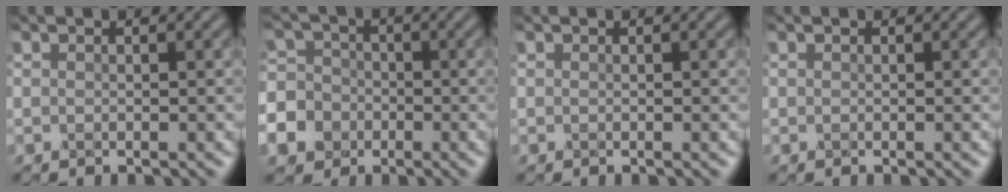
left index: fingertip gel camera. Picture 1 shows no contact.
{"total": 8.7, "force": [-4.4, 7.2, 2.3], "torque": [-0.068, -0.022, -0.099]}
{"total": 0.0}
{"total": 0.0}